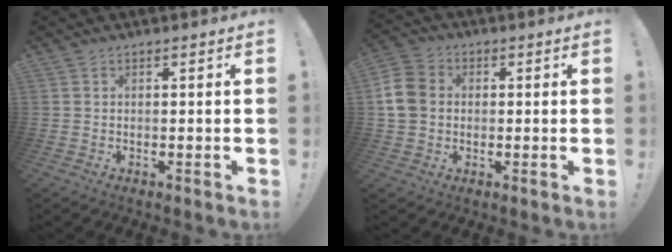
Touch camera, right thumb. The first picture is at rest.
{"total": 9.2, "force": [0.6, 7.6, 5.2], "torque": [-0.104, 0.008, 0.015]}